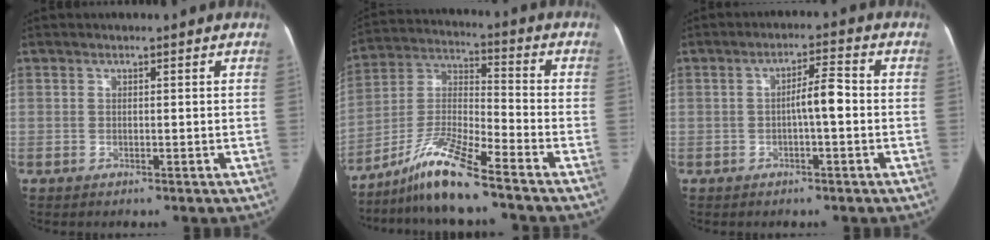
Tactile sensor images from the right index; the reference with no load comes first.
{"total": 11.0, "force": [-8.7, -0.3, 6.7], "torque": [-0.144, -0.008, -0.163]}
{"total": 4.3, "force": [-0.7, 0.5, 4.3], "torque": [-0.067, 0.011, -0.011]}